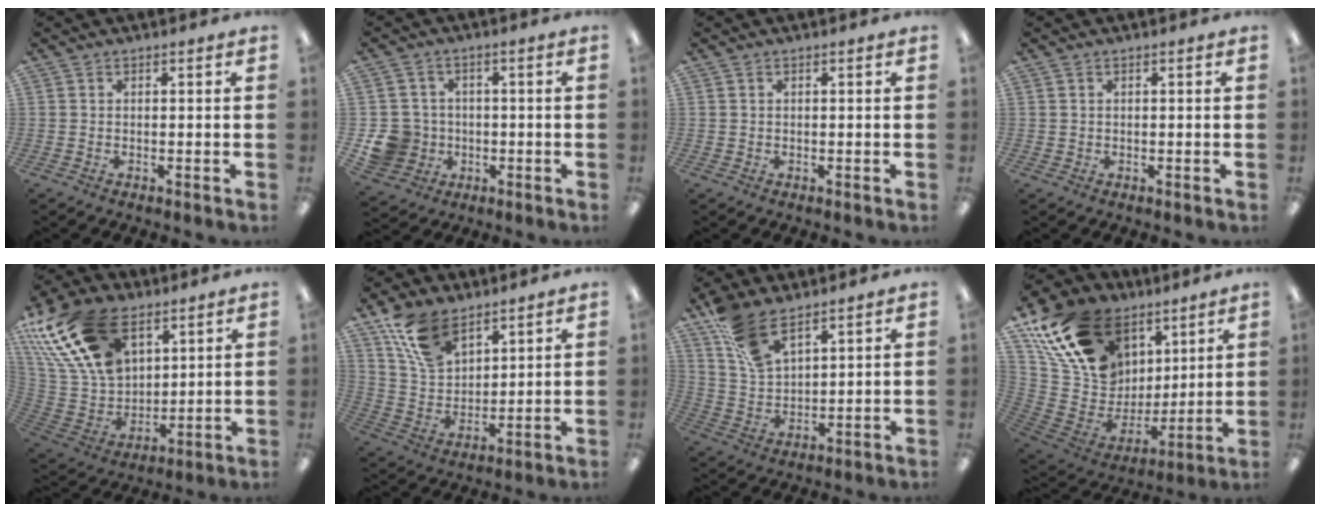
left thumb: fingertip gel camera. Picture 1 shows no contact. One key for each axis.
{"total": 8.9, "fx": -1.9, "fy": 8.4, "fz": 2.3, "tx": -0.069, "ty": 0.021, "tz": -0.025}
{"total": 0.6, "fx": 0.2, "fy": 0.5, "fz": 0.2, "tx": -0.003, "ty": 0.004, "tz": 0.003}
{"total": 0.9, "fx": 0.3, "fy": 0.8, "fz": 0.2, "tx": -0.005, "ty": 0.004, "tz": 0.006}
{"total": 24.6, "fx": 13.2, "fy": 15.0, "fz": 14.4, "tx": -0.325, "ty": -0.061, "tz": 0.239}
{"total": 13.3, "fx": 9.1, "fy": 7.3, "fz": 6.3, "tx": -0.137, "ty": -0.030, "tz": 0.178}
{"total": 11.4, "fx": 8.2, "fy": 4.8, "fz": 6.3, "tx": -0.135, "ty": -0.030, "tz": 0.158}
{"total": 23.1, "fx": 14.3, "fy": 14.9, "fz": 10.5, "tx": -0.222, "ty": -0.074, "tz": 0.281}